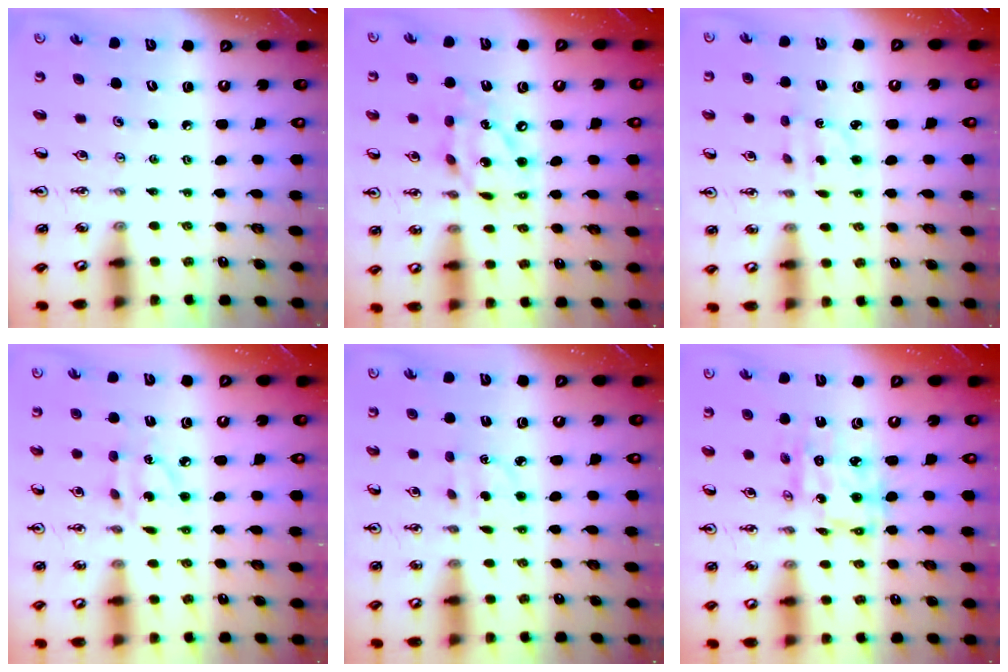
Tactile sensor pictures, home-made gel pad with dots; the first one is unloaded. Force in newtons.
{"total": 13.6, "press": 13.6, "slide": 1.4}
{"total": 2.3, "press": 2.2, "slide": 0.6}
{"total": 5.9, "press": 5.9, "slide": 0.3}
{"total": 3.0, "press": 2.8, "slide": 0.8}
{"total": 10.1, "press": 10.0, "slide": 0.9}